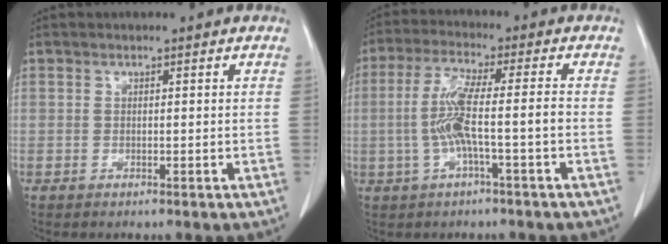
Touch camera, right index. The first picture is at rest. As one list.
[{"total": 7.4, "force": [-1.5, 0.3, 7.2], "torque": [-0.151, 0.014, -0.029]}]